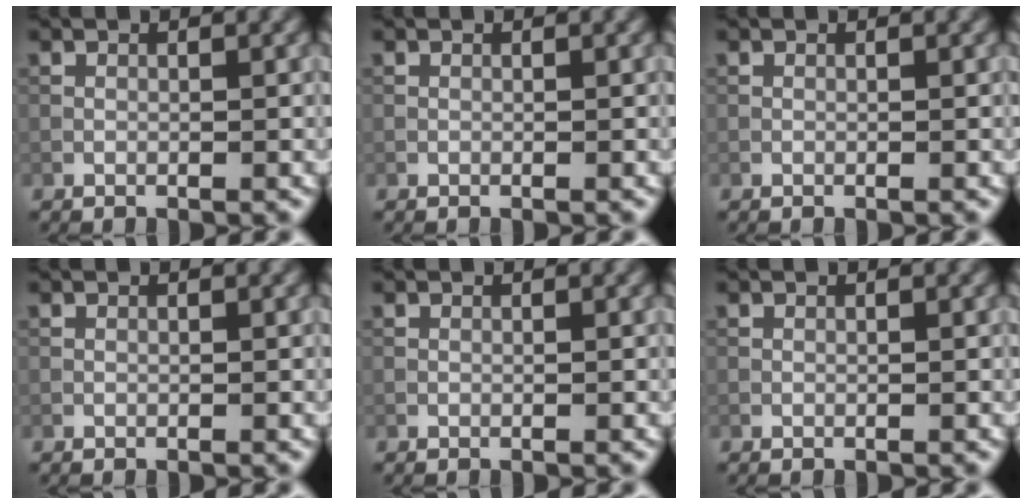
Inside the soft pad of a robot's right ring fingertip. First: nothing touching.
{"total": 0.0}
{"total": 0.0}
{"total": 0.0}
{"total": 0.0}
{"total": 0.0}